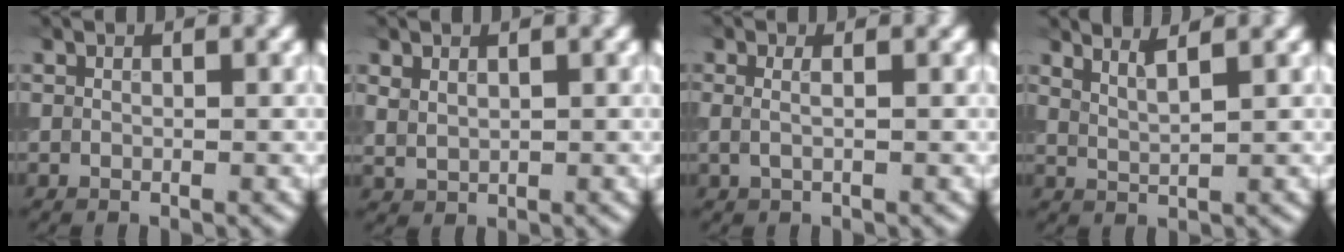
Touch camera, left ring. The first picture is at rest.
{"total": 1.3, "force": [0.8, 0.8, 0.7], "torque": [-0.019, -0.001, 0.020]}
{"total": 1.2, "force": [0.2, 0.4, 1.1], "torque": [-0.017, -0.008, -0.004]}
{"total": 2.5, "force": [2.0, 0.5, 1.4], "torque": [-0.018, 0.011, 0.025]}